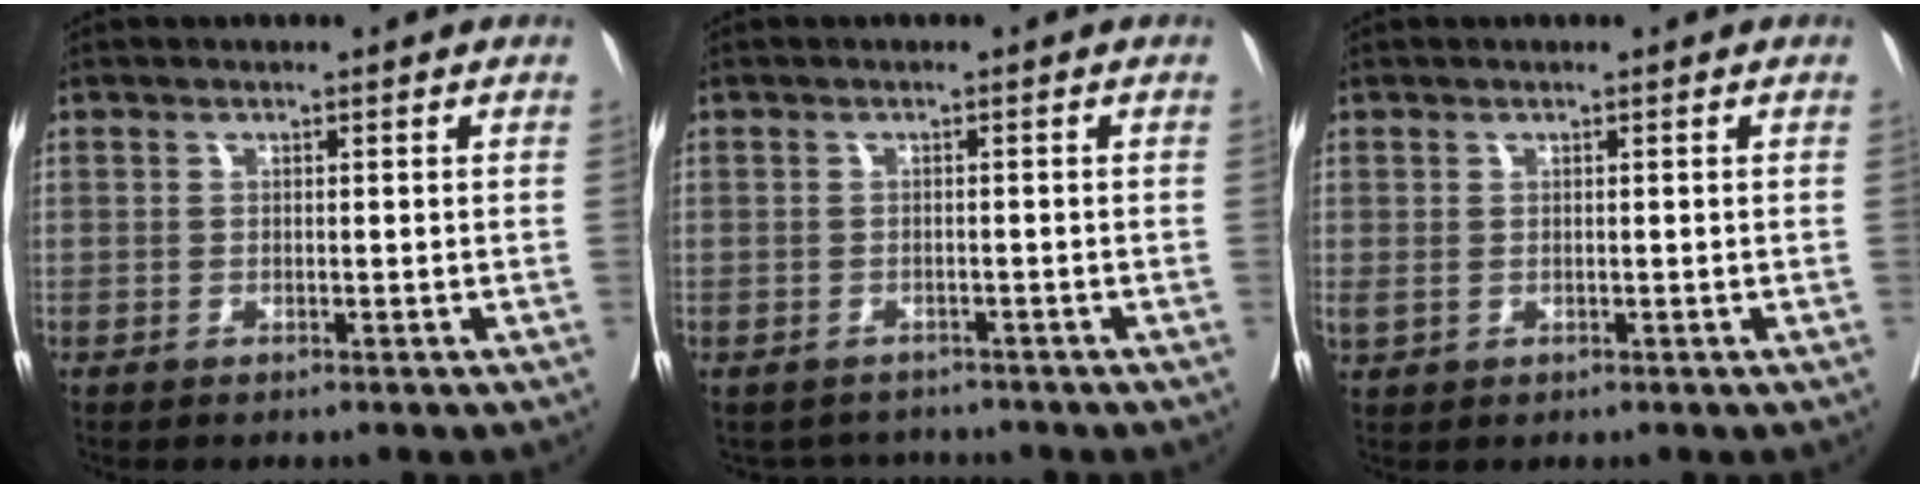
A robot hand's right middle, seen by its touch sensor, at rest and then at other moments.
{"total": 3.6, "force": [-3.3, 1.3, -0.4], "torque": [0.004, 0.002, -0.047]}
{"total": 1.3, "force": [0.1, 0.9, 0.9], "torque": [-0.026, -0.002, 0.007]}